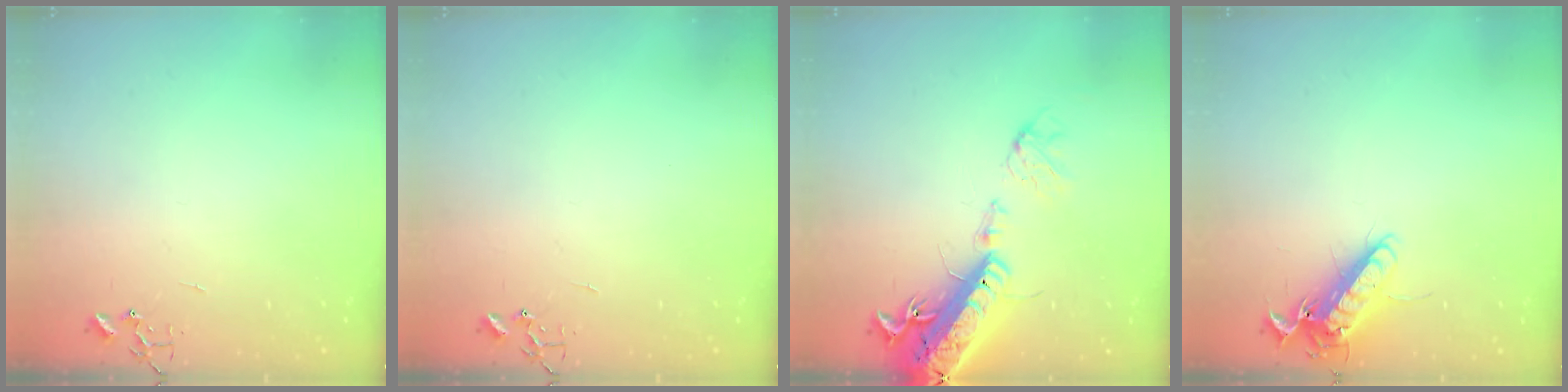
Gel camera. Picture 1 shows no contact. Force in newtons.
{"total": 0.0}
{"total": 20.3, "press": 19.8, "slide": 4.4}
{"total": 12.8, "press": 12.7, "slide": 1.8}